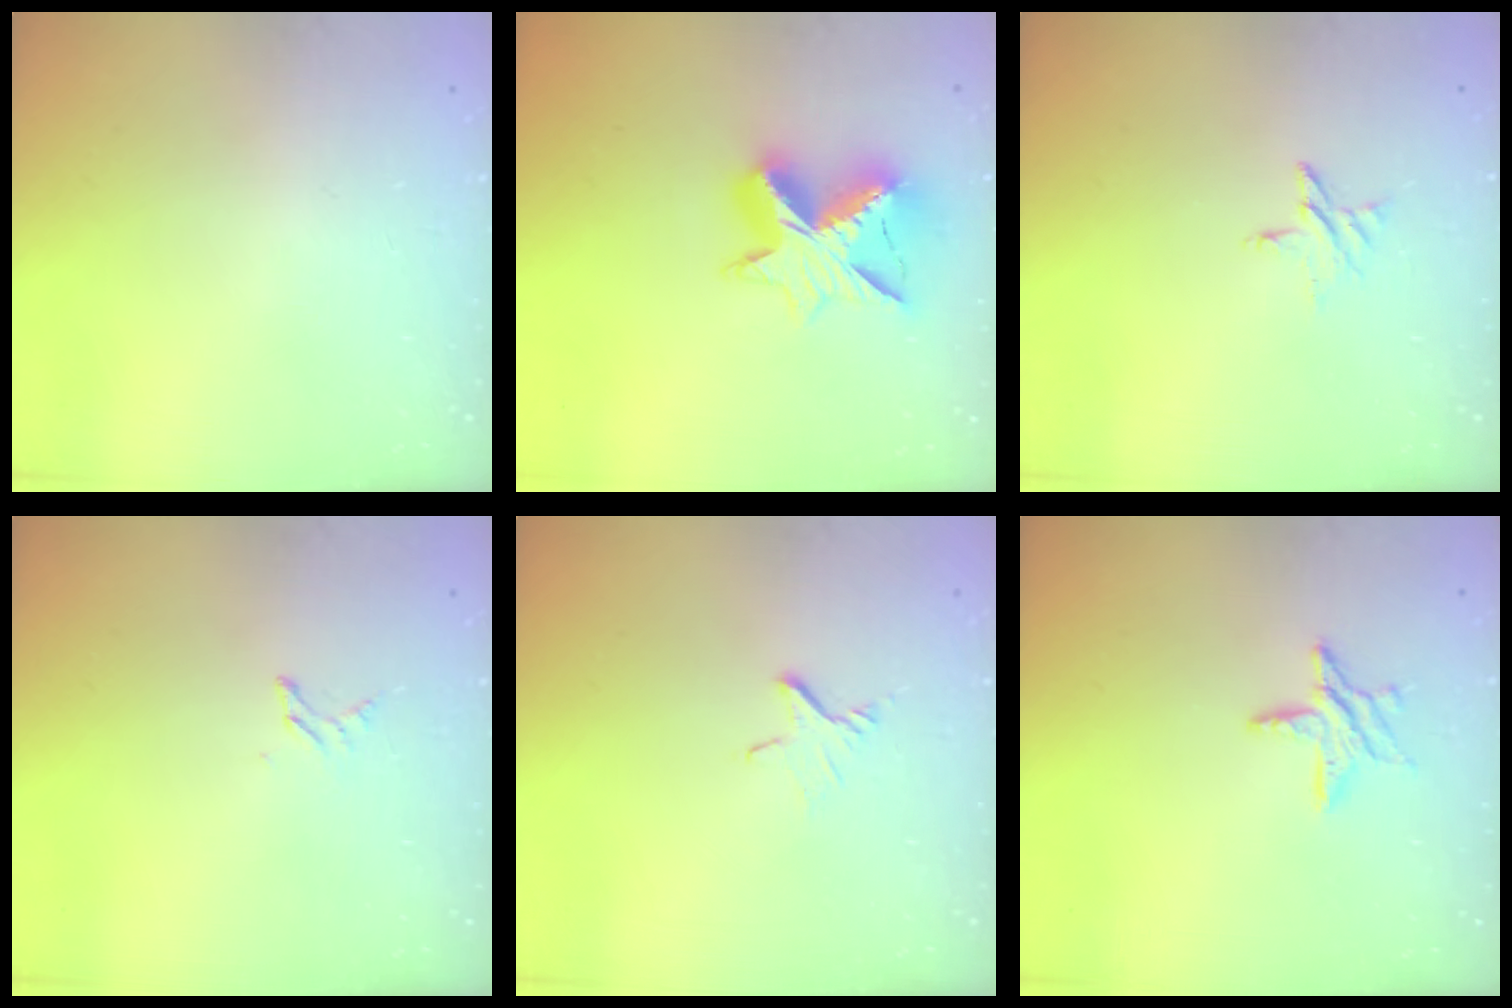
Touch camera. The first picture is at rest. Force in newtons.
{"total": 13.2, "press": 13.1, "slide": 0.9}
{"total": 4.7, "press": 4.7, "slide": 0.5}
{"total": 2.9, "press": 2.9, "slide": 0.3}
{"total": 4.0, "press": 4.0, "slide": 0.2}
{"total": 7.4, "press": 7.4, "slide": 0.2}